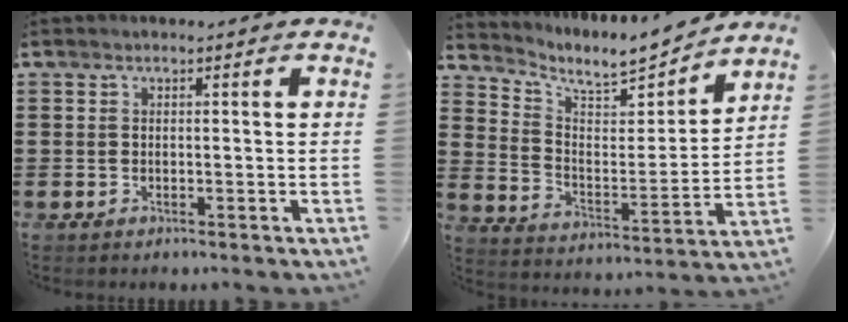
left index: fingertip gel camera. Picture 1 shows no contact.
{"total": 7.0, "force": [6.6, 1.5, 2.1], "torque": [-0.068, -0.048, 0.111]}